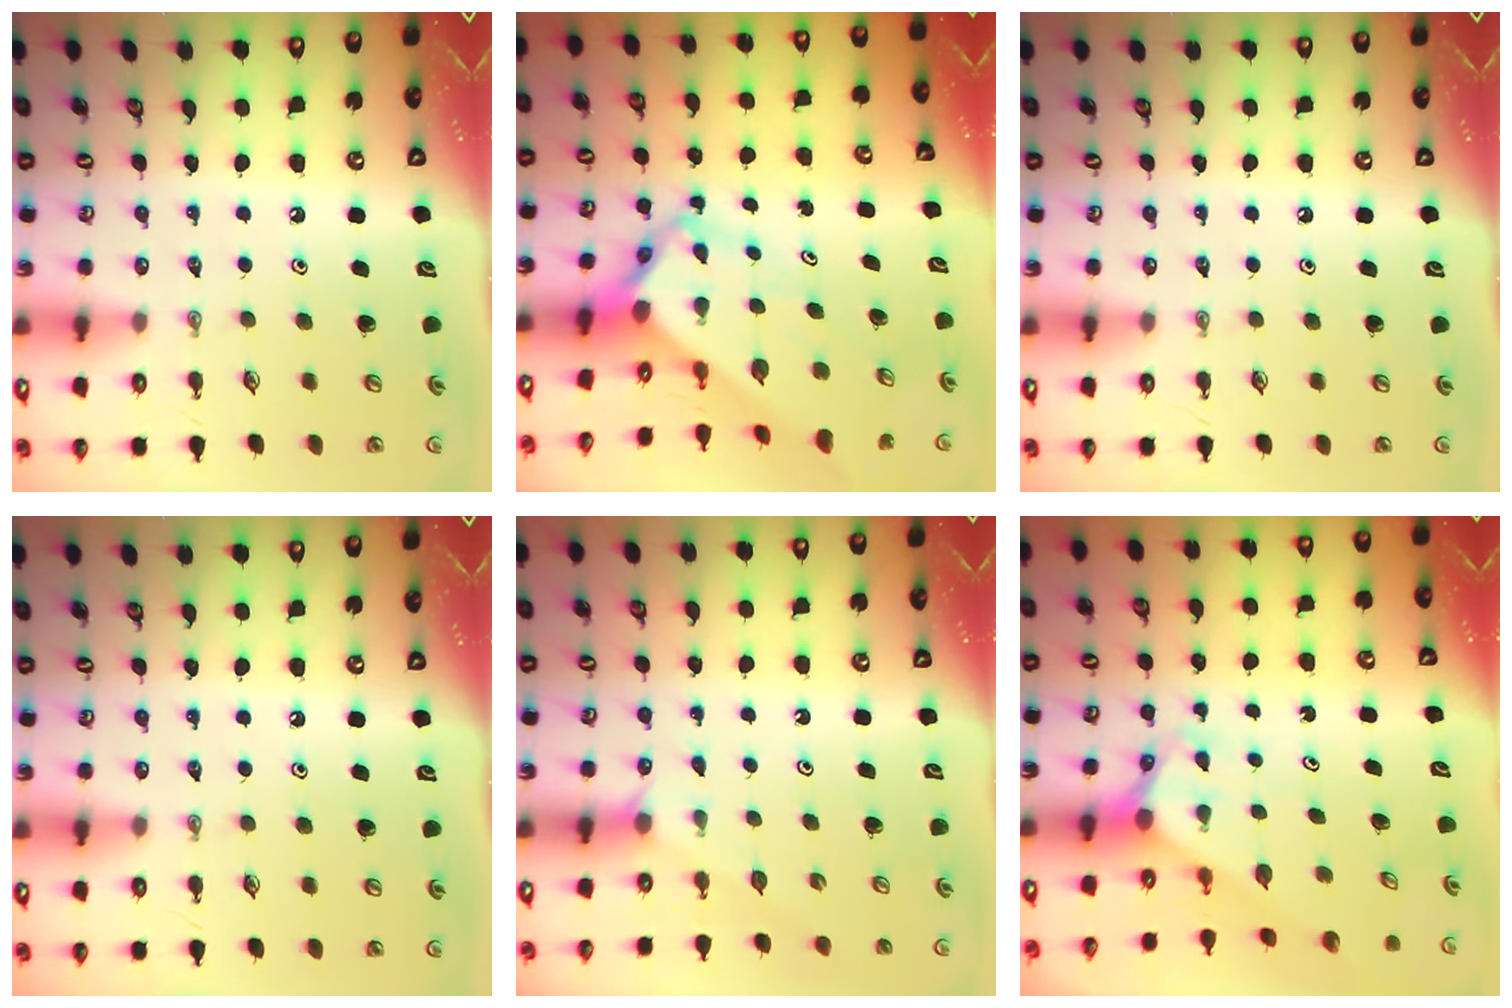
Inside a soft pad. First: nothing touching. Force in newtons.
{"total": 5.3, "press": 5.3, "slide": 0.4}
{"total": 0.0}
{"total": 0.0}
{"total": 1.5, "press": 1.5, "slide": 0.2}
{"total": 2.7, "press": 2.7, "slide": 0.2}